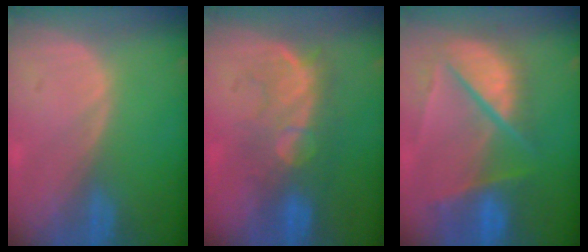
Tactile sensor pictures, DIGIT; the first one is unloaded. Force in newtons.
{"total": 7.9, "press": 7.8, "slide": 1.3}
{"total": 10.4, "press": 8.6, "slide": 5.8}